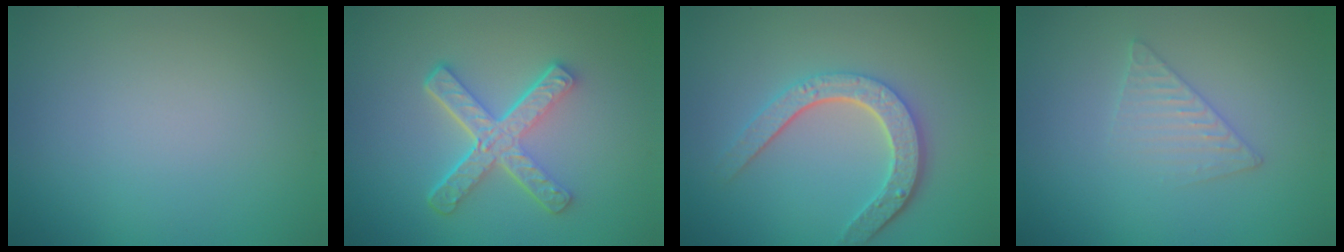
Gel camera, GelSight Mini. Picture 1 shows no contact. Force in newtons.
{"total": 5.2, "press": 3.8, "slide": 3.6}
{"total": 4.6, "press": 3.5, "slide": 3.0}
{"total": 2.0, "press": 2.0, "slide": 0.2}